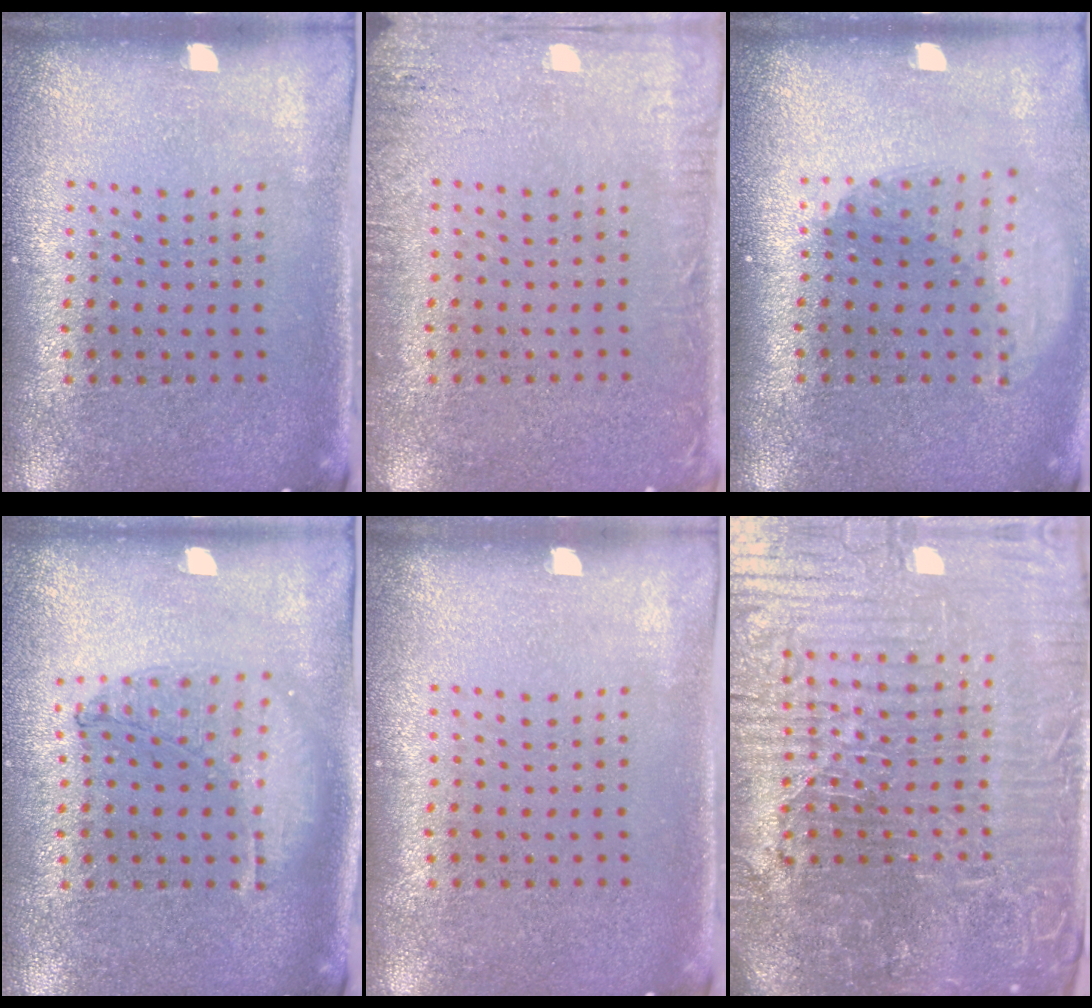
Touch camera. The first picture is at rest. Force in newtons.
{"total": 2.5, "press": 2.5, "slide": 0.3}
{"total": 1.8, "press": 1.4, "slide": 1.2}
{"total": 1.0, "press": 0.9, "slide": 0.3}
{"total": 0.0}
{"total": 8.0, "press": 7.1, "slide": 3.7}